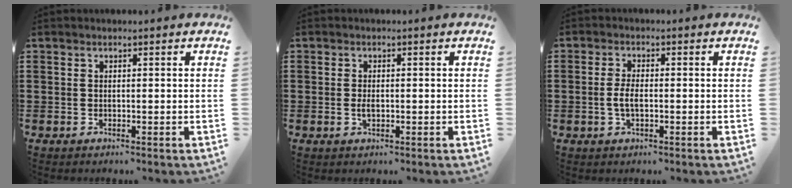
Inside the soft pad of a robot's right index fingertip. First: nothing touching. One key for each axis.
{"total": 1.7, "fx": -0.3, "fy": 0.7, "fz": 1.5, "tx": -0.029, "ty": 0.000, "tz": -0.005}
{"total": 2.8, "fx": -0.5, "fy": 1.1, "fz": 2.6, "tx": -0.062, "ty": -0.002, "tz": -0.013}